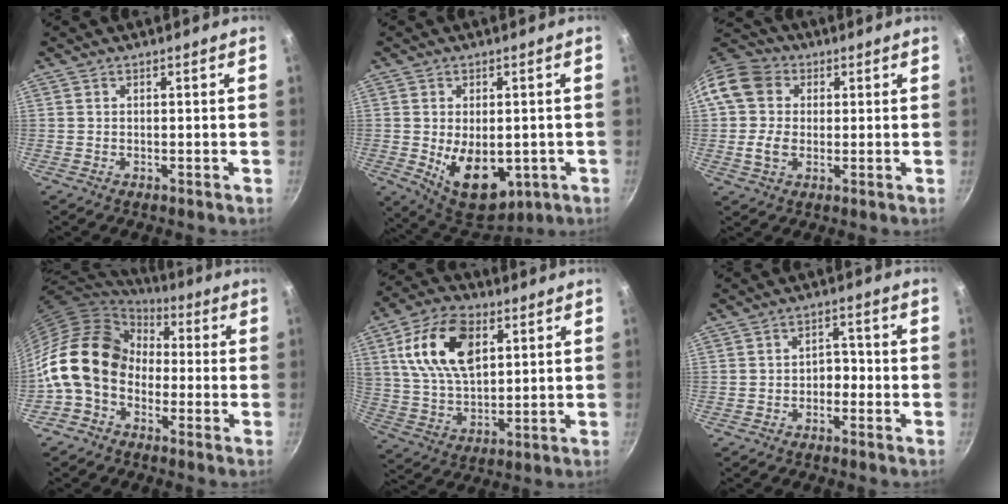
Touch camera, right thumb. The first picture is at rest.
{"total": 12.8, "force": [-2.3, 8.0, 9.8], "torque": [-0.113, -0.012, -0.010]}
{"total": 11.8, "force": [1.5, 9.7, 6.5], "torque": [-0.107, 0.016, 0.014]}
{"total": 15.9, "force": [-2.1, 12.4, 9.7], "torque": [-0.152, 0.044, -0.059]}
{"total": 16.6, "force": [5.7, 9.8, 12.2], "torque": [-0.206, -0.010, 0.107]}
{"total": 3.1, "force": [-1.2, 2.2, 1.8], "torque": [0.001, 0.020, -0.021]}